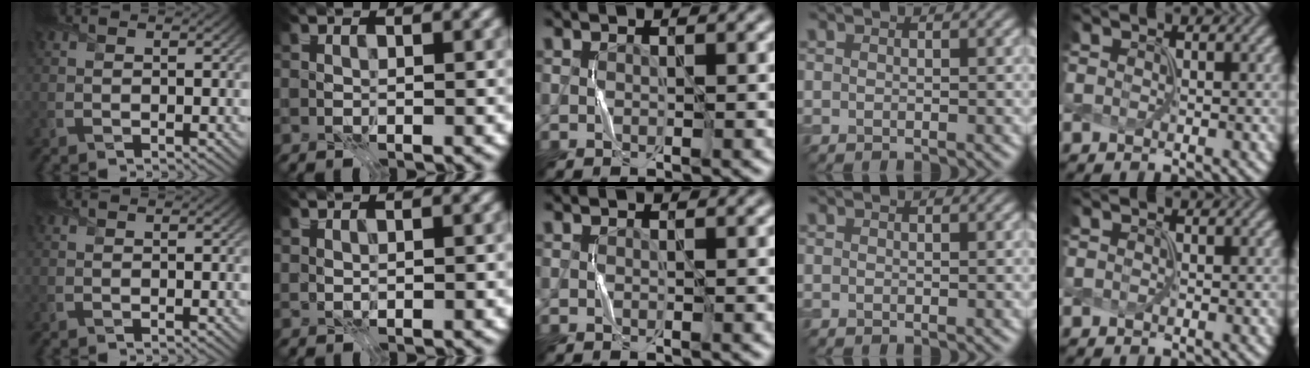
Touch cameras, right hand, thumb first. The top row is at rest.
{"index": {"total": 0.7, "force": [0.5, -0.4, -0.2], "torque": [0.000, 0.000, 0.010]}}